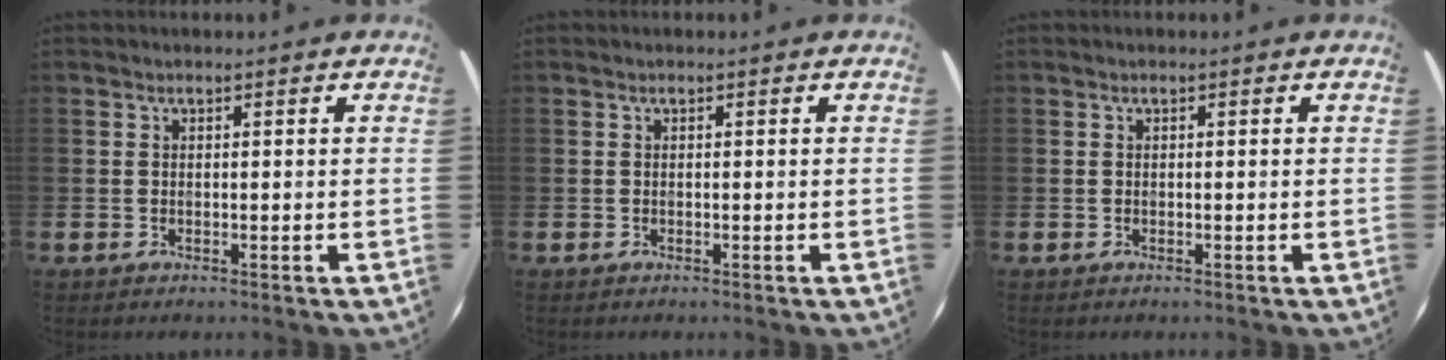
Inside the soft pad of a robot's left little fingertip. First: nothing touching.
{"total": 0.0}
{"total": 0.0}